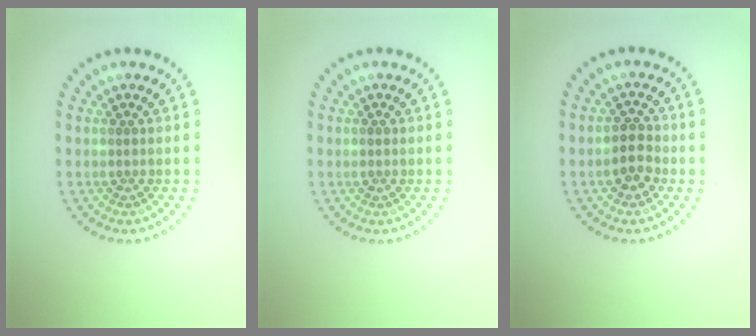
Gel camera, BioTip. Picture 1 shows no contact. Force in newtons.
{"total": 0.8, "press": 0.8, "slide": 0.1}
{"total": 2.4, "press": 2.3, "slide": 0.7}